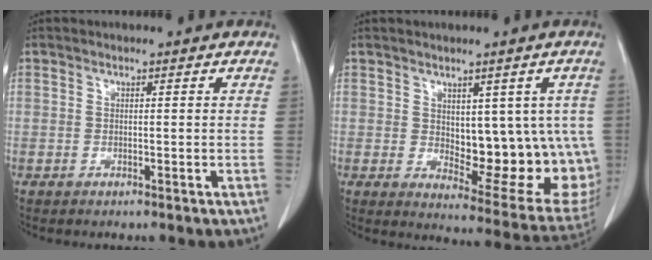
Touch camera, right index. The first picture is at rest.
{"total": 15.1, "force": [0.3, 7.2, 13.3], "torque": [-0.137, -0.002, 0.028]}